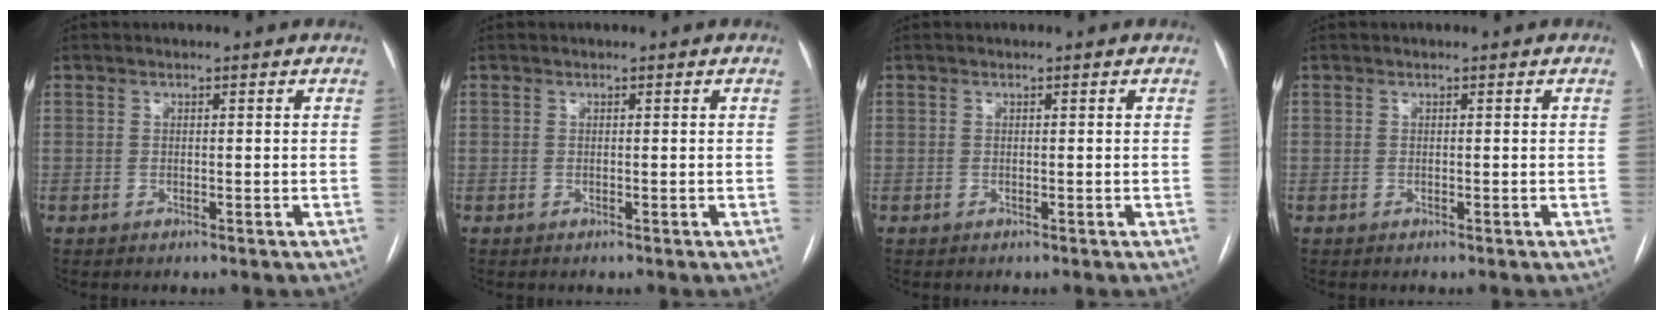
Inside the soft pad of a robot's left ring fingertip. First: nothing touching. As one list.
[{"total": 0.0}, {"total": 0.0}, {"total": 0.0}]